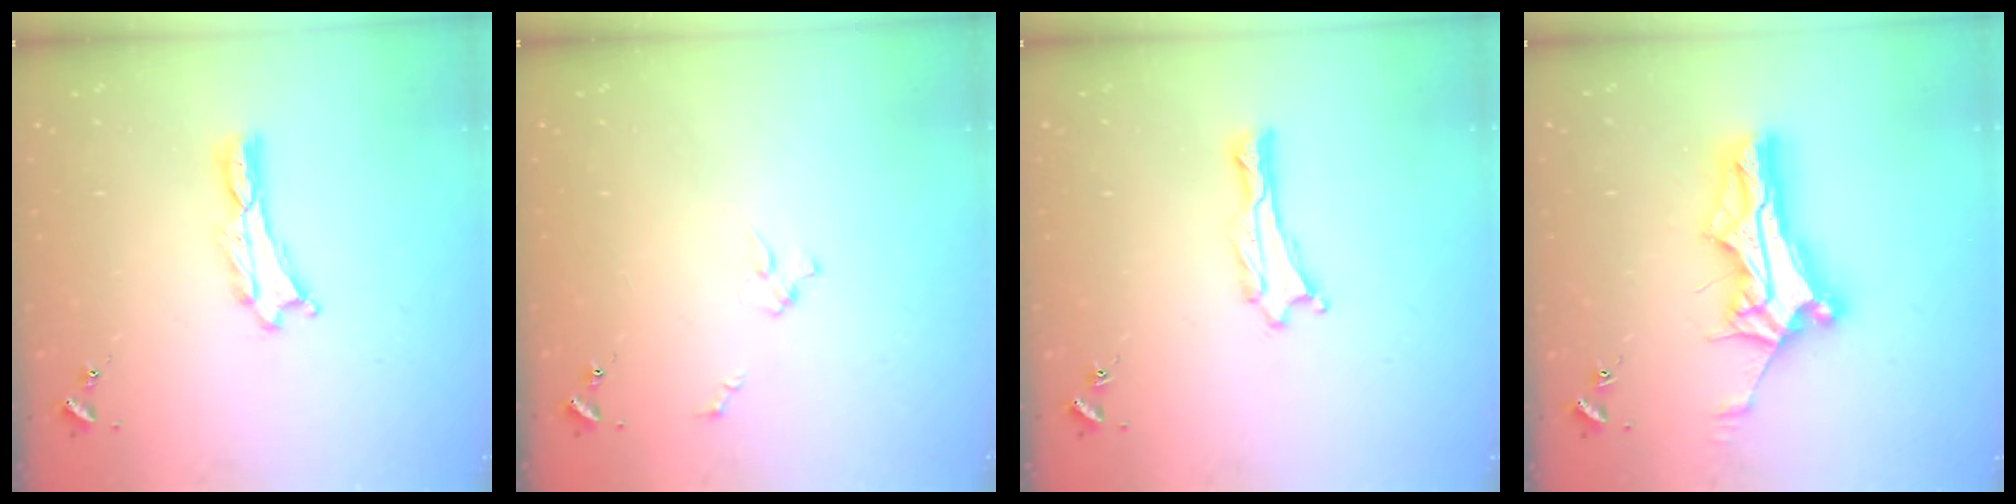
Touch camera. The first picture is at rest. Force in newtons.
{"total": 2.0, "press": 2.0, "slide": 0.2}
{"total": 0.6, "press": 0.5, "slide": 0.1}
{"total": 11.0, "press": 11.0, "slide": 0.8}